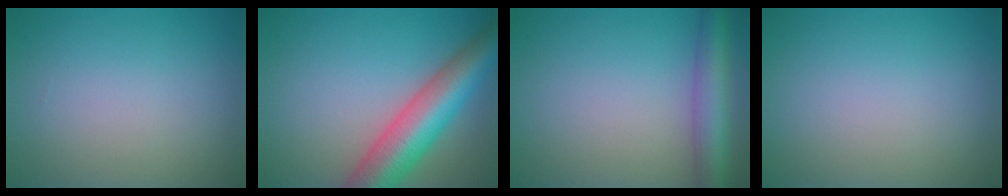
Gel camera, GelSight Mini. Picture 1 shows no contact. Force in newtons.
{"total": 8.8, "press": 8.8, "slide": 0.3}
{"total": 5.1, "press": 5.1, "slide": 0.2}
{"total": 0.0}